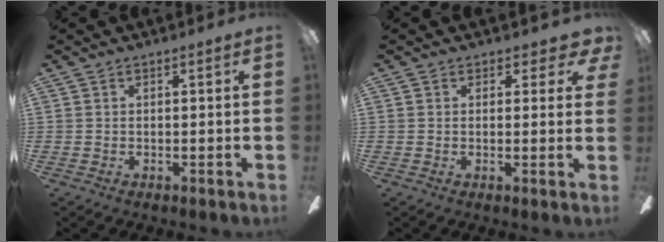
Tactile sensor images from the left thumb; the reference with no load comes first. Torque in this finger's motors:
{"motor_torque": [0.46, 0.49, -0.22, 0.01, 0.02]}